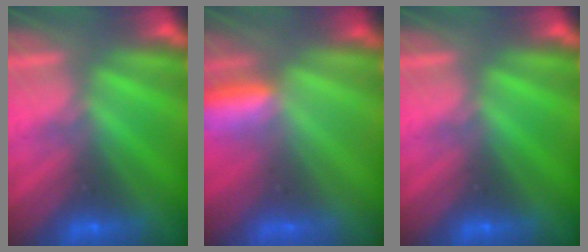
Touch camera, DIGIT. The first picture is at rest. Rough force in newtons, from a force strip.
{"total": 3.1}
{"total": 0.0}